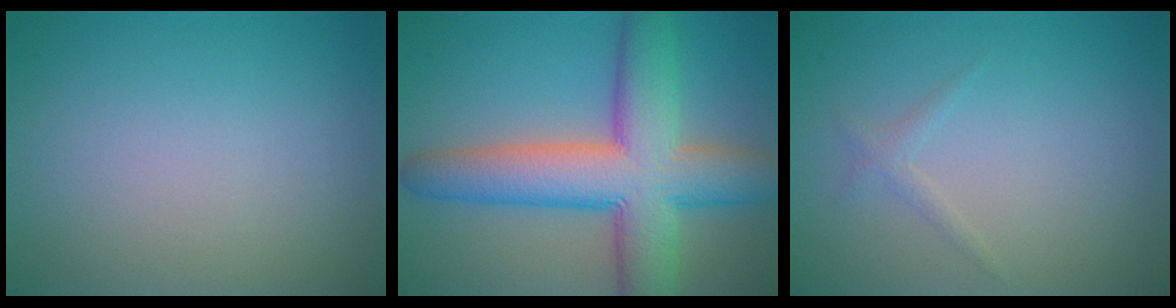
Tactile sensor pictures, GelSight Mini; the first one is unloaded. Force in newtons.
{"total": 10.7, "press": 10.7, "slide": 0.4}
{"total": 0.9, "press": 0.9, "slide": 0.1}